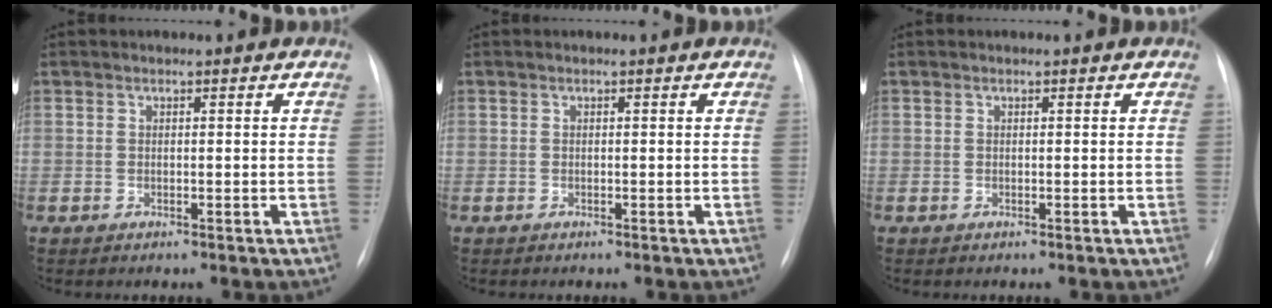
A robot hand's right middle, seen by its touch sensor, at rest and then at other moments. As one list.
[{"total": 0.0}, {"total": 0.0}]